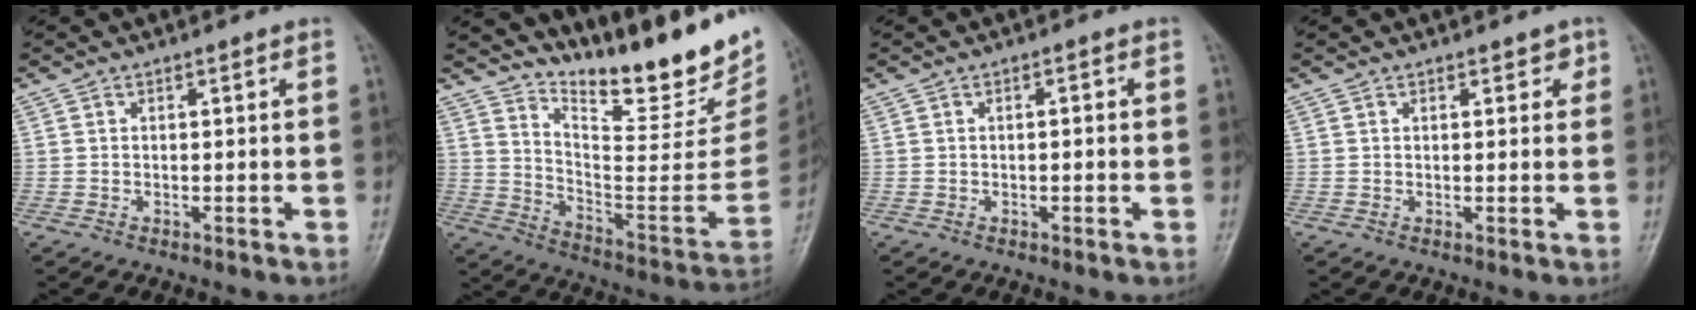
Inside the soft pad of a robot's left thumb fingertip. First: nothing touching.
{"total": 22.8, "force": [18.9, 5.6, 11.5], "torque": [-0.134, -0.138, 0.285]}
{"total": 1.3, "force": [-0.1, 0.6, 1.2], "torque": [-0.017, 0.004, -0.002]}
{"total": 1.9, "force": [1.0, 1.1, 1.2], "torque": [0.000, -0.002, 0.011]}